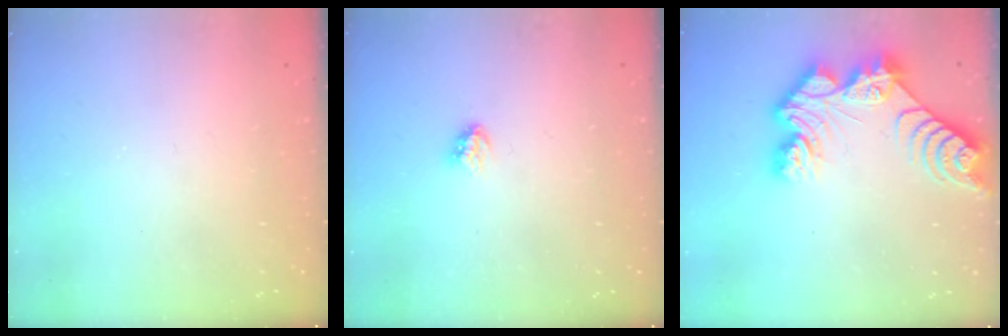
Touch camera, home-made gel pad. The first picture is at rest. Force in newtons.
{"total": 2.9, "press": 2.9, "slide": 0.4}
{"total": 13.6, "press": 13.6, "slide": 0.5}